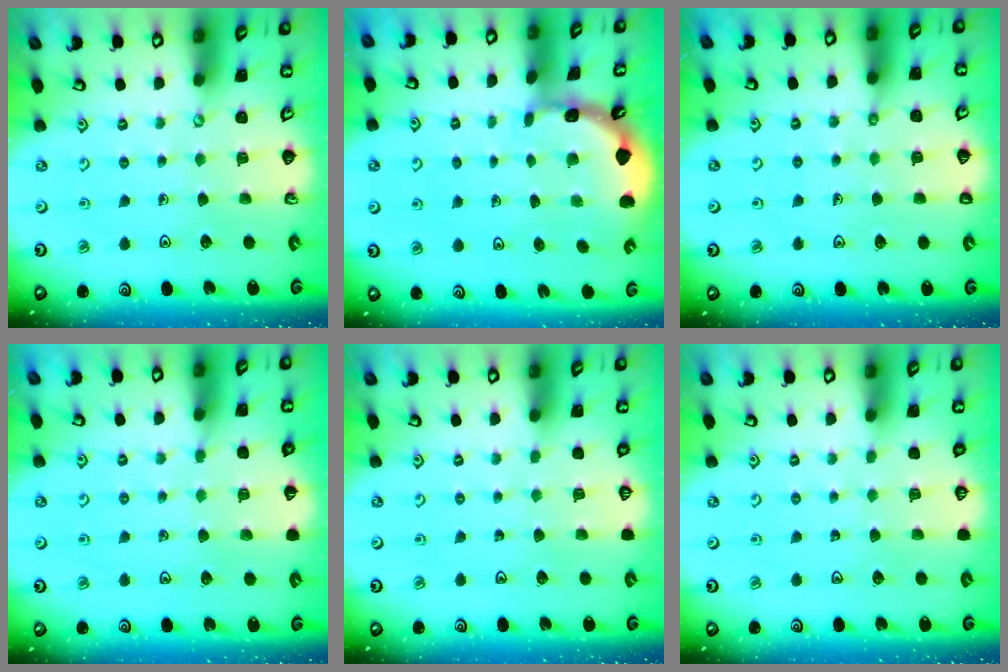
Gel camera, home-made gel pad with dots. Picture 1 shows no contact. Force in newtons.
{"total": 1.6, "press": 1.6, "slide": 0.3}
{"total": 2.7, "press": 2.7, "slide": 0.5}
{"total": 2.7, "press": 2.7, "slide": 0.4}
{"total": 0.0}
{"total": 0.0}